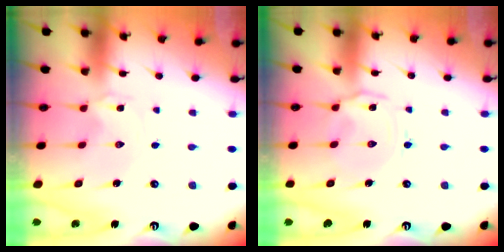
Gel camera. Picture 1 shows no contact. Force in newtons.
{"total": 2.5, "press": 2.5, "slide": 0.6}